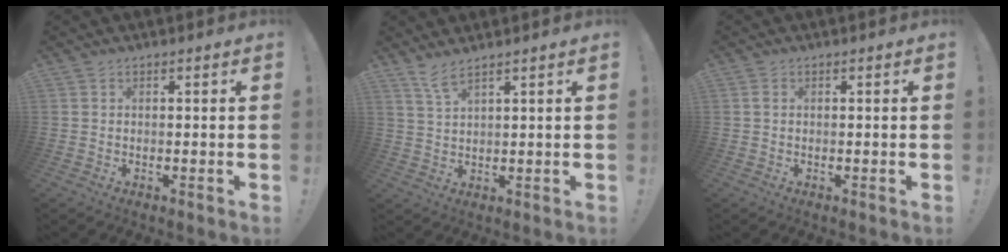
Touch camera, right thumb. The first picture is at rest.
{"total": 4.4, "force": [3.4, 0.4, 2.8], "torque": [-0.070, -0.014, 0.062]}
{"total": 0.7, "force": [0.2, 0.4, 0.5], "torque": [-0.016, 0.006, 0.004]}